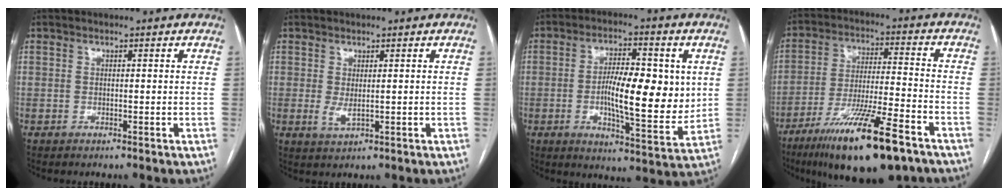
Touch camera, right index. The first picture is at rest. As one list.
[{"total": 2.0, "force": [0.2, 0.7, 1.8], "torque": [-0.037, -0.003, 0.012]}, {"total": 13.0, "force": [0.4, 3.8, 12.5], "torque": [-0.203, -0.001, 0.006]}, {"total": 17.9, "force": [-11.7, 2.1, 13.4], "torque": [-0.223, -0.035, -0.200]}]